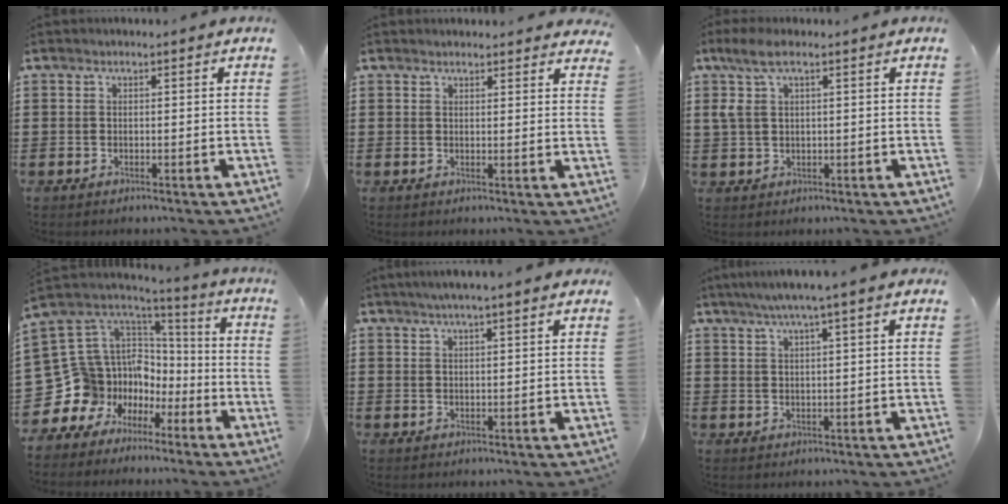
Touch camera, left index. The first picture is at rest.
{"total": 1.9, "force": [1.8, 0.3, 0.3], "torque": [-0.001, -0.002, 0.034]}
{"total": 5.2, "force": [1.7, 1.9, 4.6], "torque": [-0.112, 0.000, 0.024]}
{"total": 11.3, "force": [-3.3, 10.6, 1.6], "torque": [-0.103, -0.033, -0.038]}
{"total": 2.7, "force": [2.2, -0.1, 1.6], "torque": [-0.037, 0.001, 0.040]}
{"total": 3.9, "force": [2.6, -0.4, 2.8], "torque": [-0.061, -0.002, 0.044]}